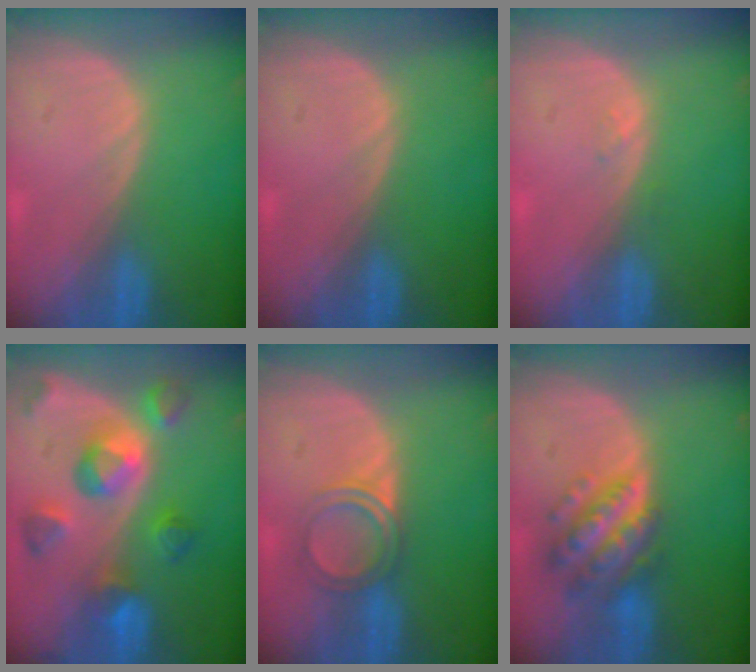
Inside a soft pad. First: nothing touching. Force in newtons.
{"total": 0.0}
{"total": 0.9, "press": 0.8, "slide": 0.4}
{"total": 9.7, "press": 8.8, "slide": 4.1}
{"total": 4.2, "press": 4.0, "slide": 1.4}
{"total": 7.5, "press": 7.5, "slide": 0.5}